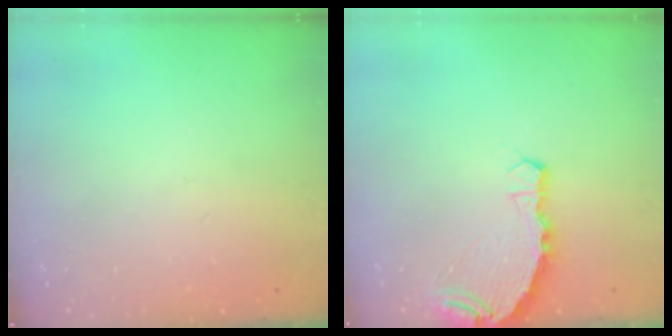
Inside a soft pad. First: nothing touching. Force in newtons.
{"total": 7.4, "press": 6.4, "slide": 3.7}